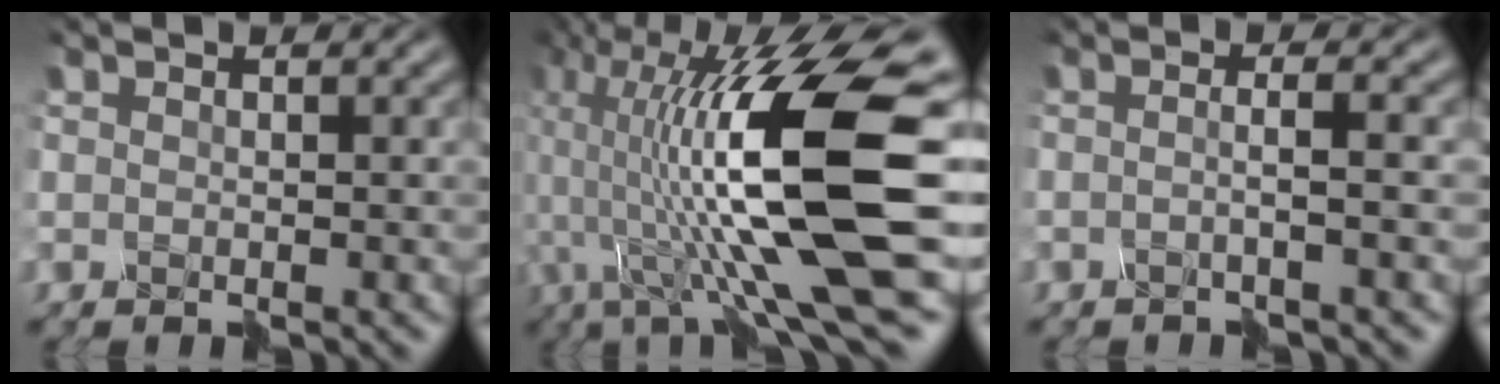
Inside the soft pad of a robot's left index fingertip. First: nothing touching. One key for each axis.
{"total": 13.8, "fx": 0.4, "fy": 3.5, "fz": 13.3, "tx": -0.258, "ty": 0.013, "tz": 0.005}
{"total": 1.8, "fx": -0.2, "fy": 0.6, "fz": 1.7, "tx": -0.001, "ty": 0.009, "tz": -0.027}